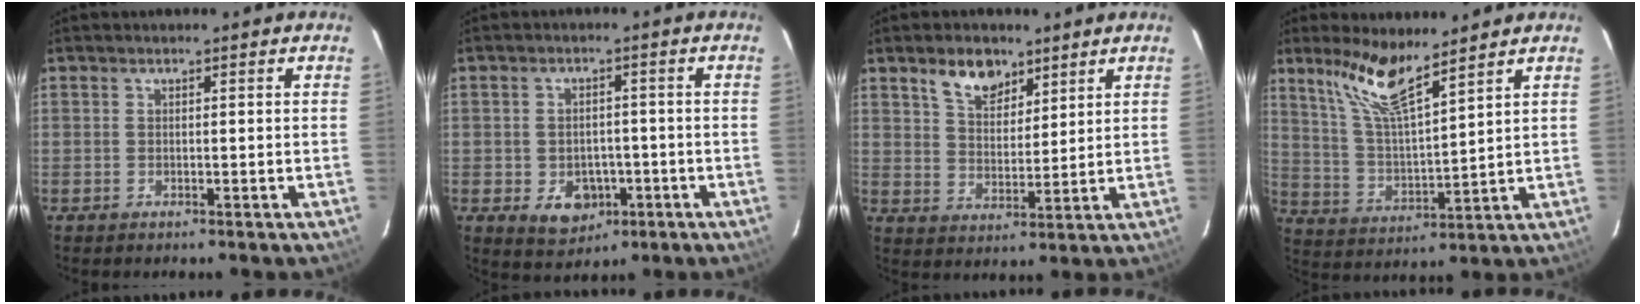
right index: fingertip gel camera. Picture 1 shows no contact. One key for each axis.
{"total": 7.1, "fx": -2.5, "fy": 5.6, "fz": 3.6, "tx": -0.076, "ty": 0.003, "tz": -0.018}
{"total": 7.5, "fx": 5.0, "fy": 4.2, "fz": 3.8, "tx": -0.061, "ty": 0.009, "tz": 0.093}
{"total": 10.7, "fx": 8.0, "fy": 1.4, "fz": 6.9, "tx": -0.132, "ty": 0.002, "tz": 0.164}